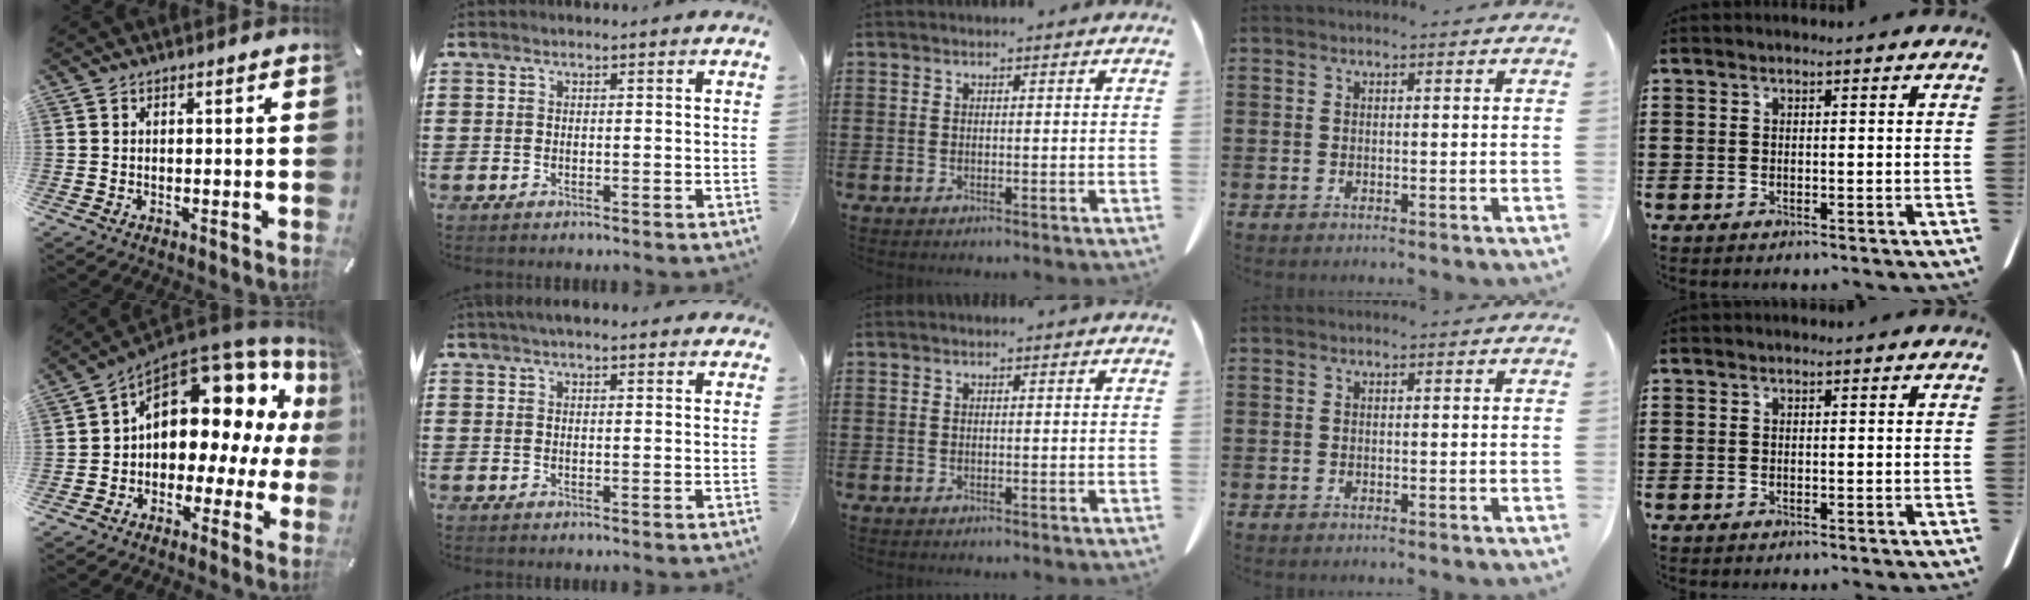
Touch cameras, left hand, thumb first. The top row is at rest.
{"thumb": {"total": 16.6, "force": [5.8, 10.6, 11.4], "torque": [-0.160, -0.051, 0.093]}, "index": {"total": 3.0, "force": [2.5, 0.6, 1.5], "torque": [-0.034, 0.004, 0.047]}}